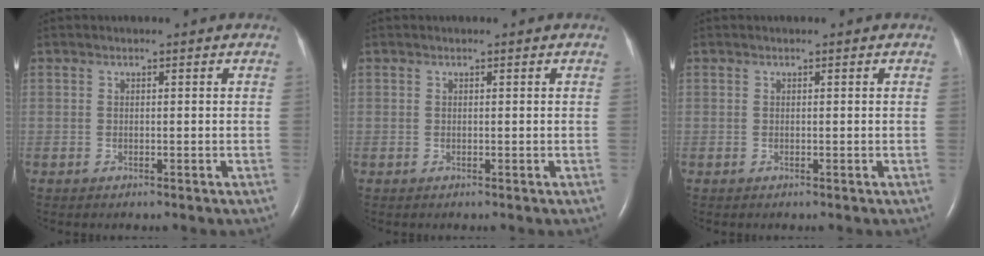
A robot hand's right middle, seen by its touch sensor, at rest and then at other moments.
{"total": 0.0}
{"total": 0.0}